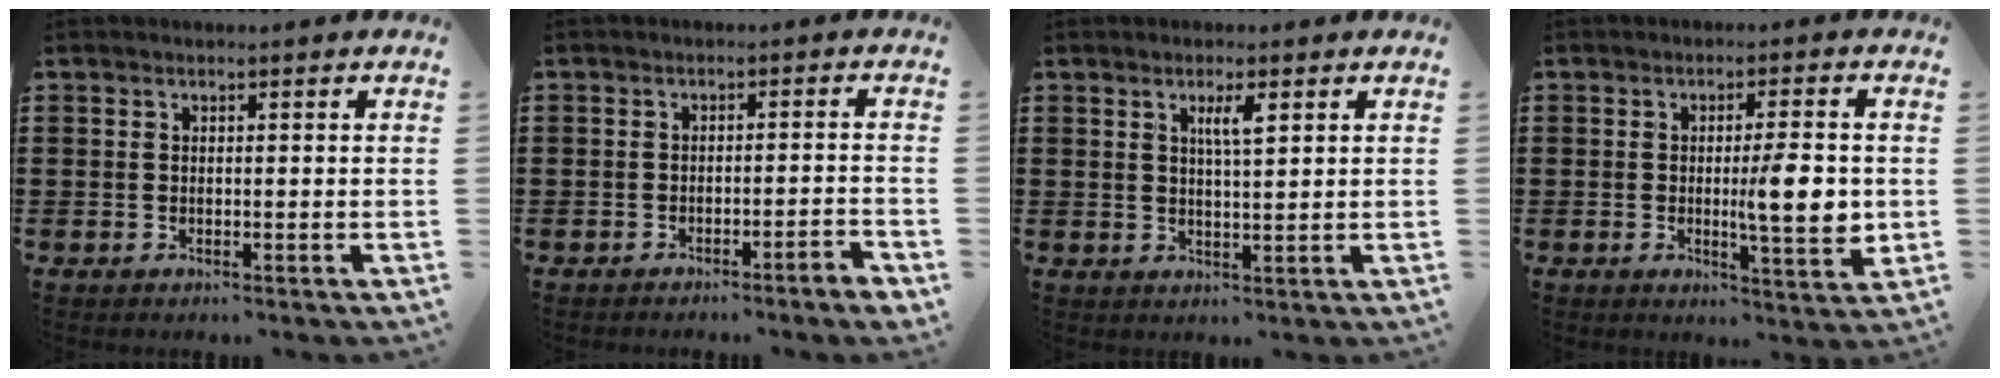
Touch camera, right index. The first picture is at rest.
{"total": 2.3, "force": [-2.1, -0.3, 0.9], "torque": [-0.016, -0.002, -0.043]}
{"total": 3.1, "force": [1.3, 0.5, 2.7], "torque": [-0.048, 0.000, 0.018]}
{"total": 8.2, "force": [-0.1, 1.5, 8.0], "torque": [-0.115, -0.011, -0.007]}